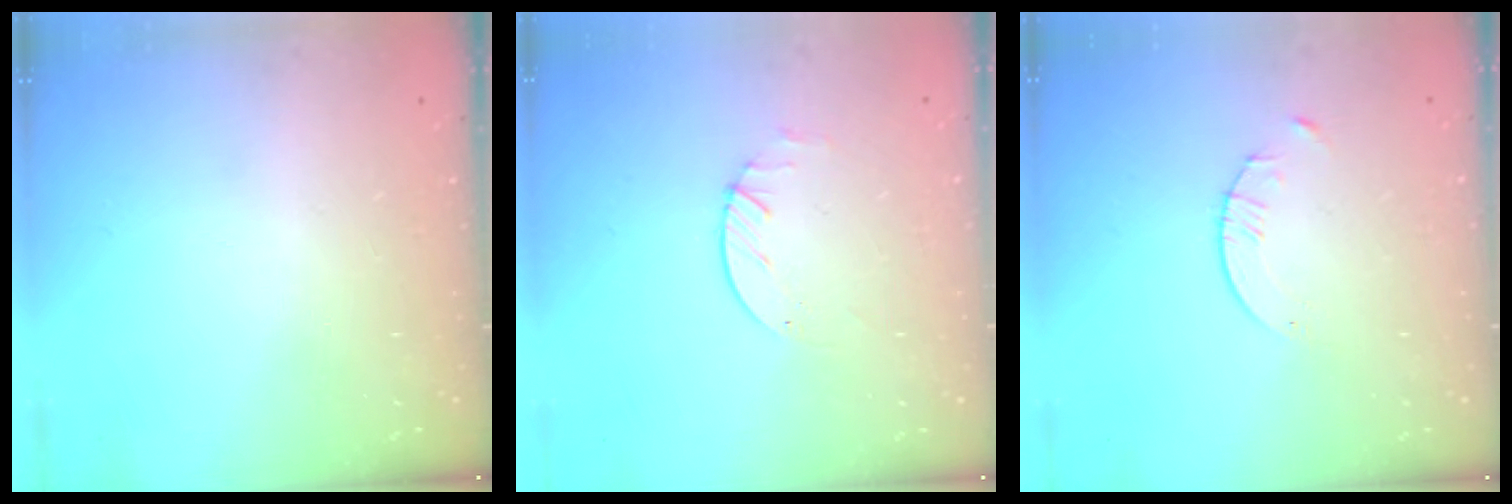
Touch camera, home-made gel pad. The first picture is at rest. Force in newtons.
{"total": 1.7, "press": 1.7, "slide": 0.2}
{"total": 2.1, "press": 2.1, "slide": 0.3}